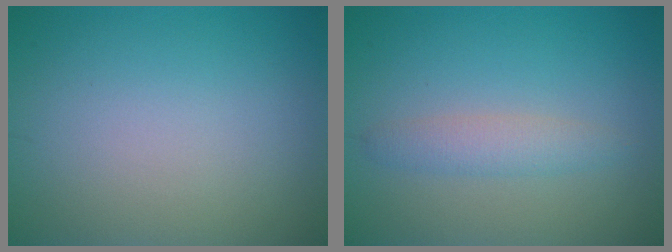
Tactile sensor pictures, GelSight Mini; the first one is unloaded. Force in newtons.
{"total": 2.0, "press": 2.0, "slide": 0.1}